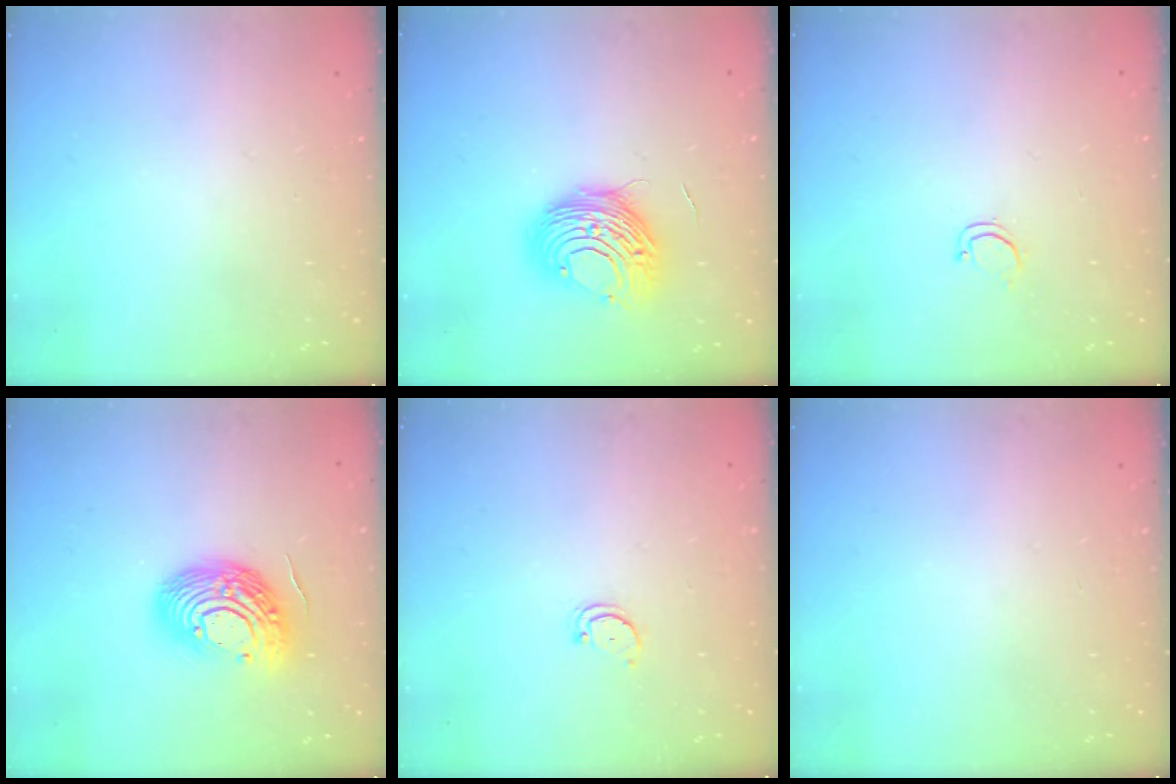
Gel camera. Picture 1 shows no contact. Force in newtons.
{"total": 11.0, "press": 11.0, "slide": 0.6}
{"total": 2.8, "press": 2.8, "slide": 0.2}
{"total": 15.0, "press": 14.9, "slide": 1.5}
{"total": 2.3, "press": 2.3, "slide": 0.2}
{"total": 0.0}